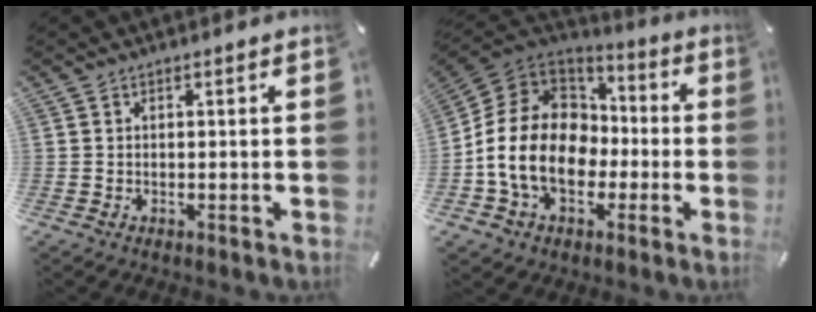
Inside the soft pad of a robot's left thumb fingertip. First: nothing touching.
{"total": 17.6, "force": [-3.5, 13.8, 10.3], "torque": [-0.219, 0.031, -0.058]}